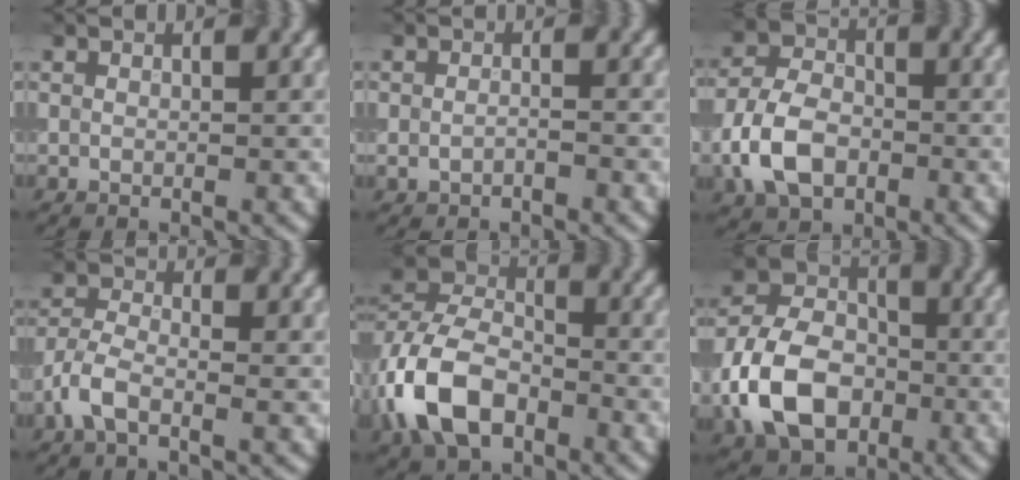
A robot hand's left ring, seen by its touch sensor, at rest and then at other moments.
{"total": 1.1, "force": [-0.6, 0.7, 0.7], "torque": [-0.015, 0.000, -0.013]}
{"total": 6.7, "force": [-2.3, 4.6, 4.3], "torque": [-0.090, 0.003, -0.050]}
{"total": 3.5, "force": [-1.6, 1.7, 2.7], "torque": [-0.061, 0.002, -0.042]}
{"total": 8.4, "force": [-3.3, 5.4, 5.5], "torque": [-0.113, 0.007, -0.072]}
{"total": 10.0, "force": [-3.1, 7.1, 6.4], "torque": [-0.134, 0.002, -0.070]}